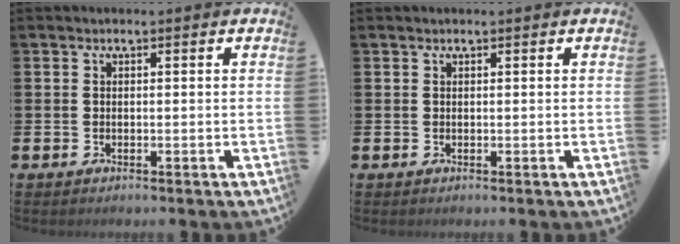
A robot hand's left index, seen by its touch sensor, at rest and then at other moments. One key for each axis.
{"total": 0.0}